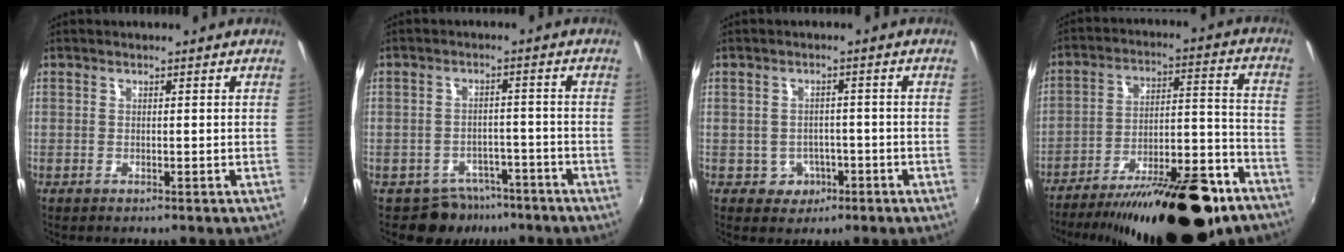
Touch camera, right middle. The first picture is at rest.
{"total": 6.5, "force": [-5.0, 4.2, 0.8], "torque": [-0.017, 0.019, -0.062]}
{"total": 4.1, "force": [-1.6, 3.7, 0.8], "torque": [-0.025, 0.010, -0.013]}
{"total": 27.7, "force": [-20.0, 9.4, 16.5], "torque": [-0.257, -0.003, -0.277]}